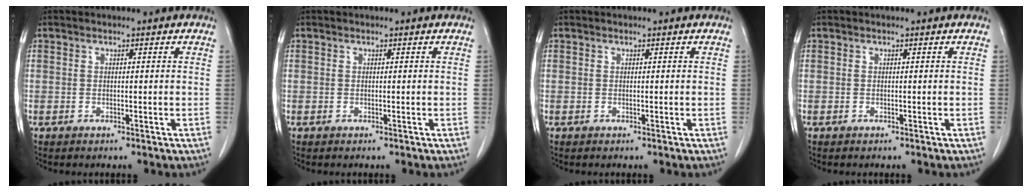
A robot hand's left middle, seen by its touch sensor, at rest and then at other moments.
{"total": 0.0}
{"total": 0.0}
{"total": 0.0}